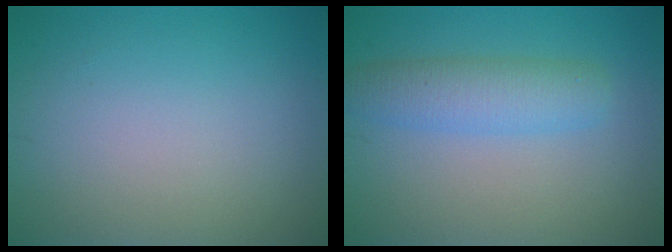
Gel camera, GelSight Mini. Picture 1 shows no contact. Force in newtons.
{"total": 3.7, "press": 3.7, "slide": 0.1}